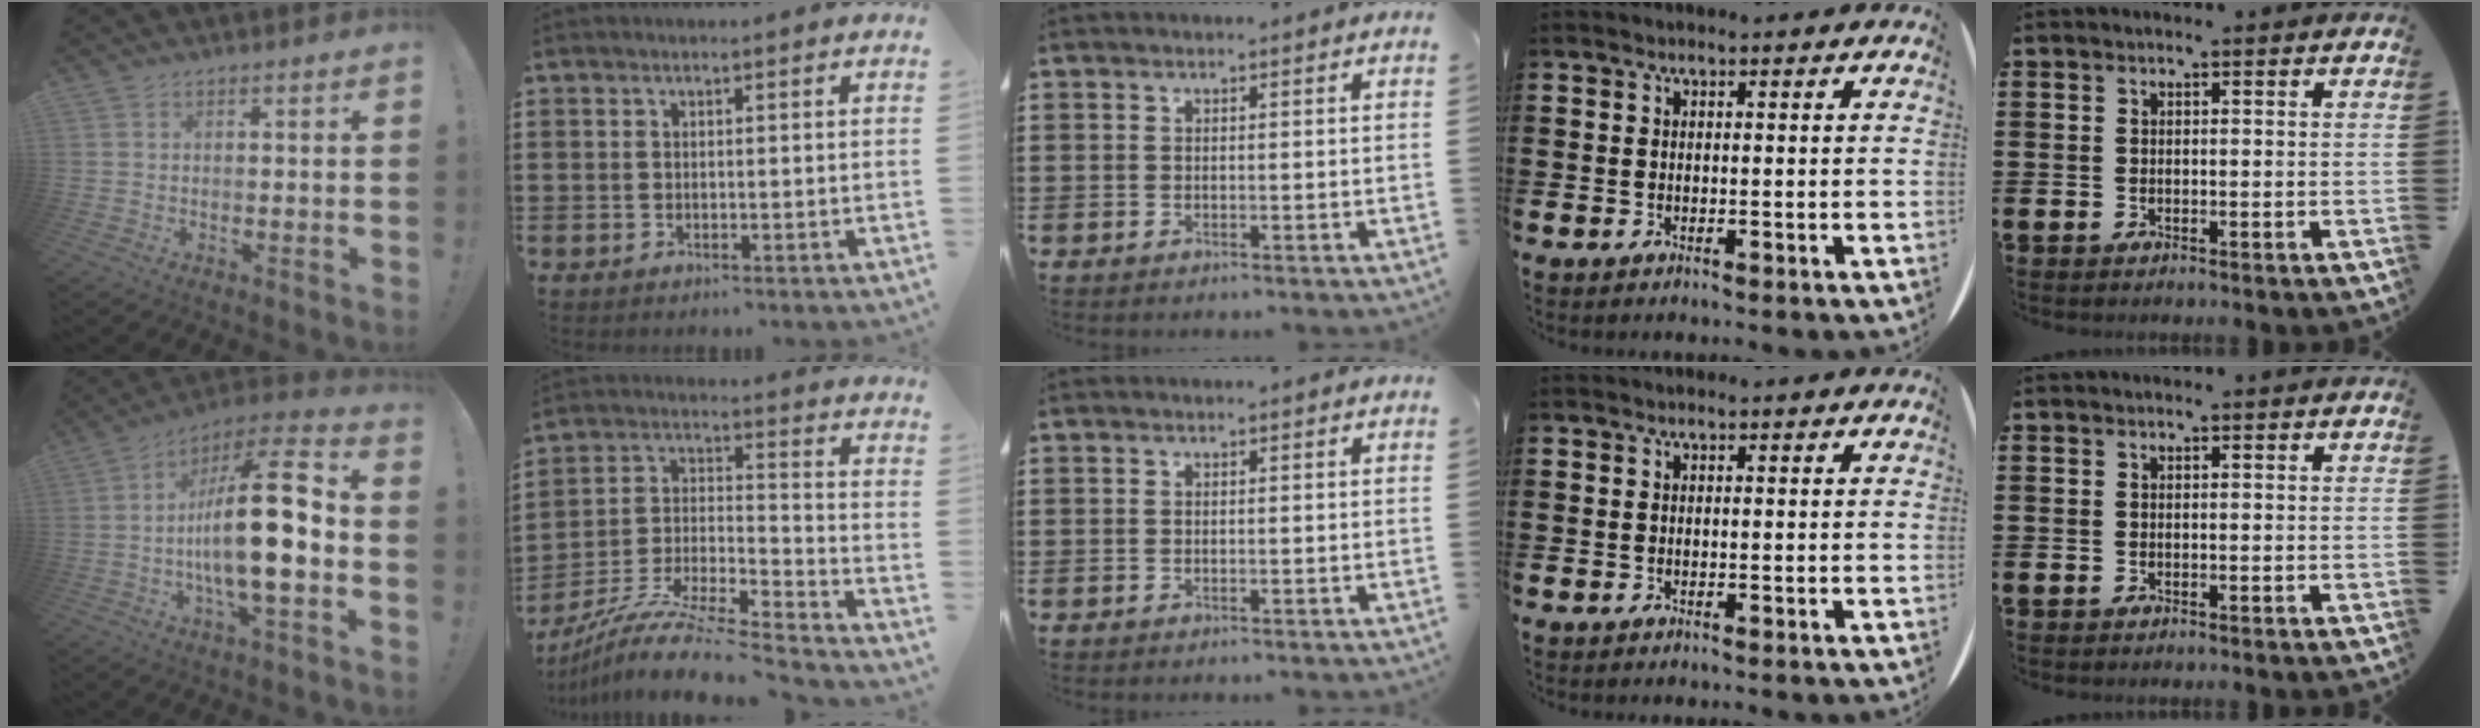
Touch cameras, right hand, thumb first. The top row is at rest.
{"thumb": {"total": 23.3, "force": [-2.8, 6.8, 22.1], "torque": [-0.374, 0.014, -0.049]}, "index": {"total": 10.2, "force": [-9.3, 0.5, 4.2], "torque": [-0.075, 0.008, -0.187]}}